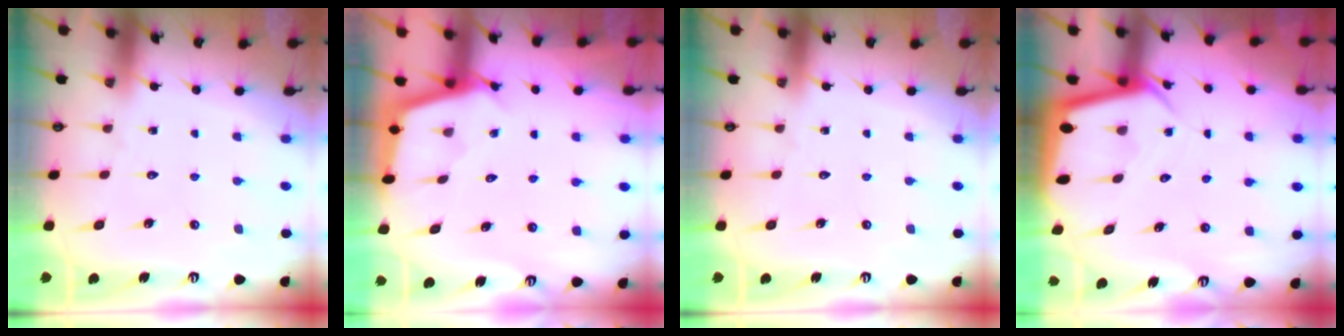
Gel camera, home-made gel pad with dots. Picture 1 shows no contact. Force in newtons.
{"total": 2.3, "press": 2.3, "slide": 0.1}
{"total": 0.0}
{"total": 2.6, "press": 2.6, "slide": 0.1}